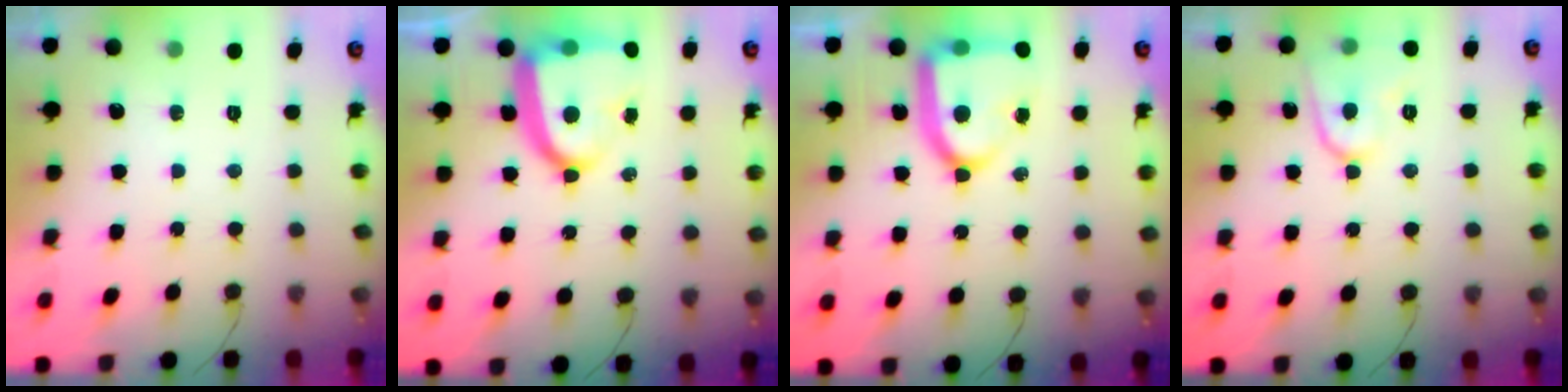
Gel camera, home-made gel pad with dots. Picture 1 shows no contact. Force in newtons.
{"total": 15.5, "press": 15.4, "slide": 1.3}
{"total": 17.2, "press": 17.1, "slide": 1.8}
{"total": 8.9, "press": 8.9, "slide": 0.8}